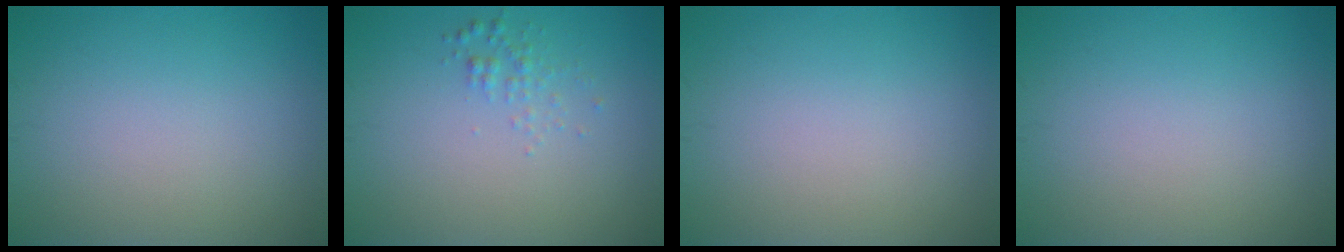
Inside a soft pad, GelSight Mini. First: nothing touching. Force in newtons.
{"total": 1.1, "press": 1.1, "slide": 0.0}
{"total": 0.0}
{"total": 0.0}